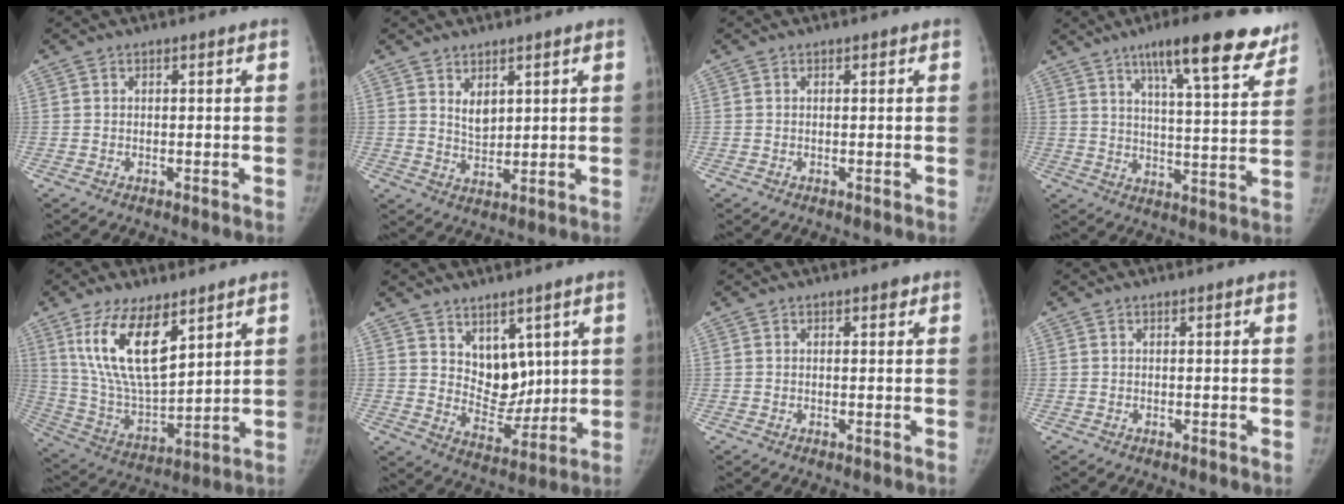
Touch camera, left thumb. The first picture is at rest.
{"total": 4.0, "force": [2.0, 2.3, 2.6], "torque": [-0.028, -0.020, 0.044]}
{"total": 0.0}
{"total": 17.6, "force": [11.8, 4.0, 12.4], "torque": [-0.140, -0.047, 0.170]}
{"total": 16.7, "force": [8.6, 6.9, 12.5], "torque": [-0.214, -0.043, 0.175]}
{"total": 8.6, "force": [4.2, 6.0, 4.7], "torque": [-0.034, -0.038, 0.088]}
{"total": 0.9, "force": [0.5, 0.5, 0.5], "torque": [0.004, 0.000, 0.003]}
{"total": 0.0}